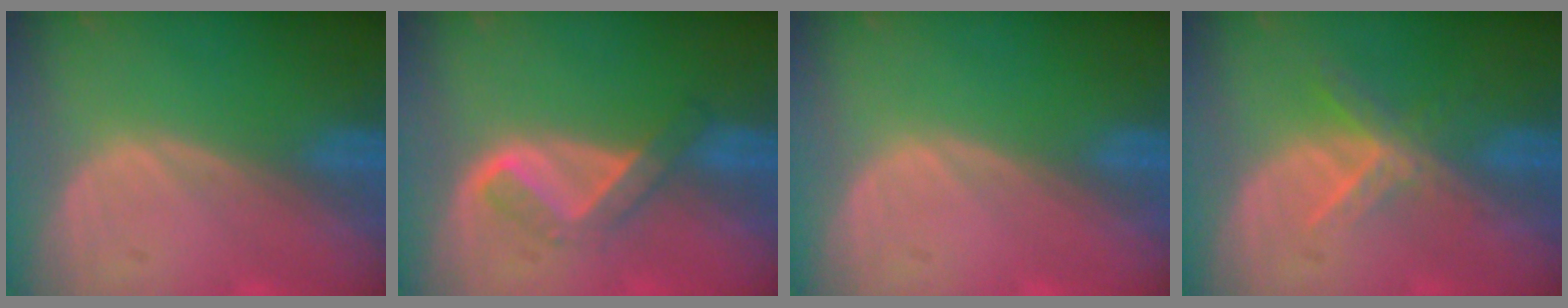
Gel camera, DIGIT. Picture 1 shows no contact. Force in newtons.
{"total": 5.3, "press": 4.5, "slide": 2.9}
{"total": 0.0}
{"total": 5.6, "press": 4.9, "slide": 2.7}